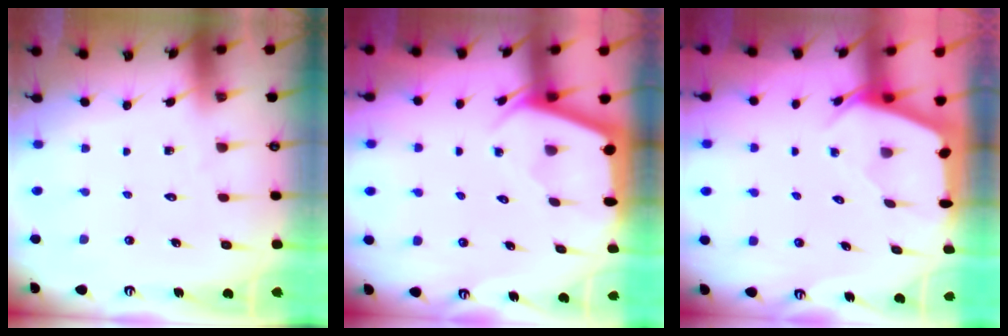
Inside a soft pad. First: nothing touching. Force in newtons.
{"total": 2.2, "press": 2.2, "slide": 0.1}
{"total": 2.5, "press": 2.5, "slide": 0.3}